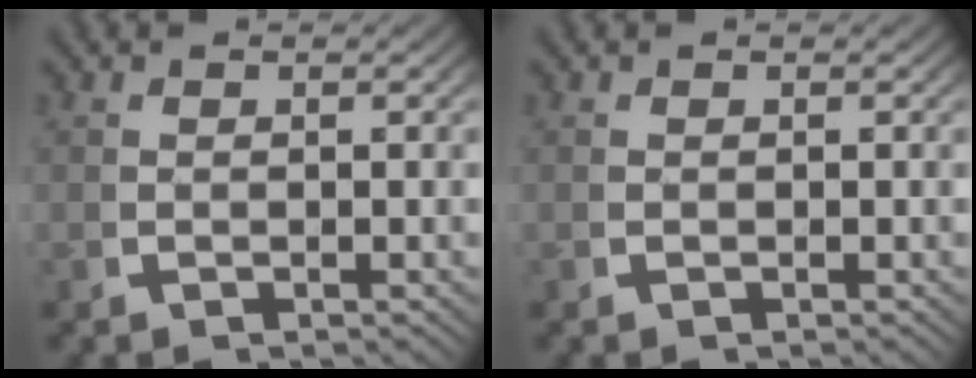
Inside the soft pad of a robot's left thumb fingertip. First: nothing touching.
{"total": 0.0}